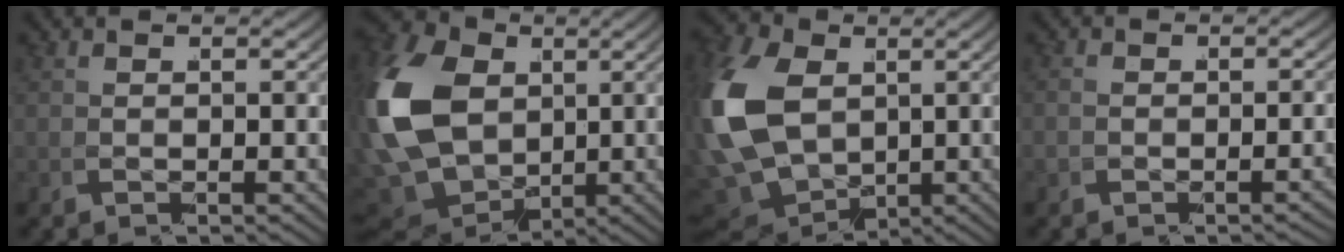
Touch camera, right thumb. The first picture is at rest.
{"total": 16.9, "force": [0.9, 13.0, 10.8], "torque": [-0.290, -0.052, 0.036]}
{"total": 14.5, "force": [0.7, 11.2, 9.1], "torque": [-0.245, -0.048, 0.034]}
{"total": 1.3, "force": [-0.9, 0.8, 0.6], "torque": [-0.014, -0.004, -0.015]}